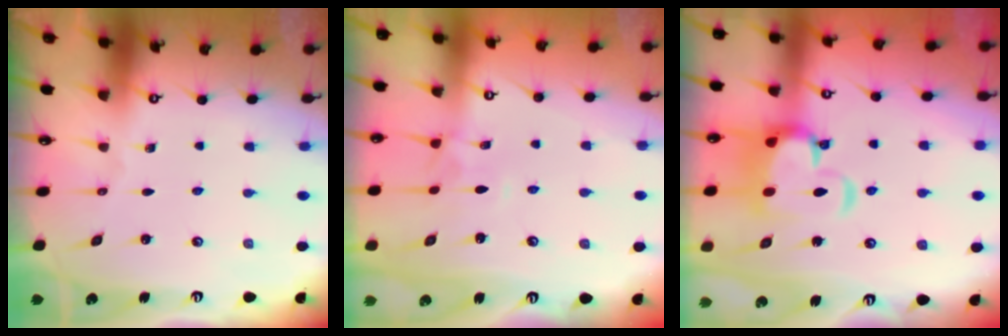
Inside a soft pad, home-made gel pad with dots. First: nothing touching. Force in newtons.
{"total": 2.6, "press": 2.5, "slide": 0.6}
{"total": 8.9, "press": 8.7, "slide": 1.8}